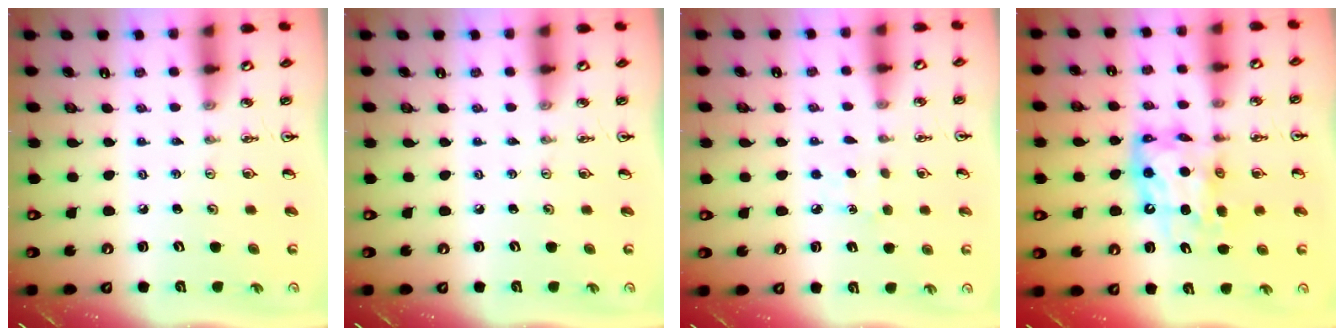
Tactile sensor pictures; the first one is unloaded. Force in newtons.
{"total": 0.0}
{"total": 3.9, "press": 3.8, "slide": 0.5}
{"total": 10.6, "press": 10.6, "slide": 1.0}